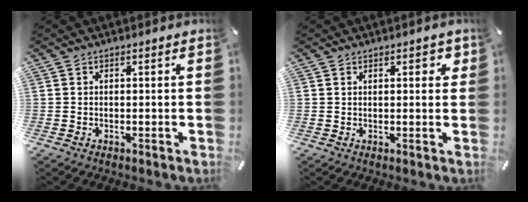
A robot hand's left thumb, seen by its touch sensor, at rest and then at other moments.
{"total": 2.1, "force": [1.1, 0.9, 1.5], "torque": [-0.016, -0.003, 0.015]}